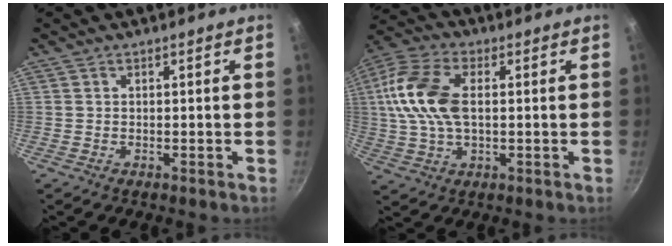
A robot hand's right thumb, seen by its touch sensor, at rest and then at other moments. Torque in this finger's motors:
{"motor_torque": [1.40, 1.50, 1.64, 0.20, 0.56]}